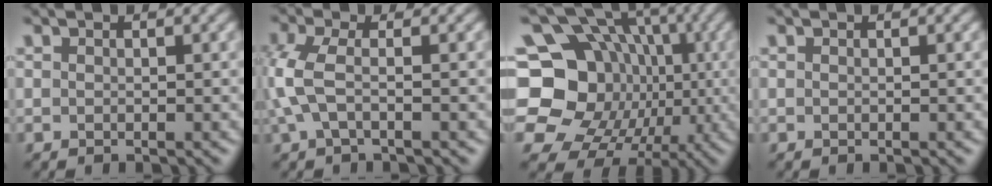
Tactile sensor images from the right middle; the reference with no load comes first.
{"total": 3.2, "force": [-0.2, 1.3, 3.0], "torque": [-0.087, 0.002, -0.007]}
{"total": 15.9, "force": [-0.6, 14.4, 6.8], "torque": [-0.147, 0.015, -0.025]}
{"total": 0.0}